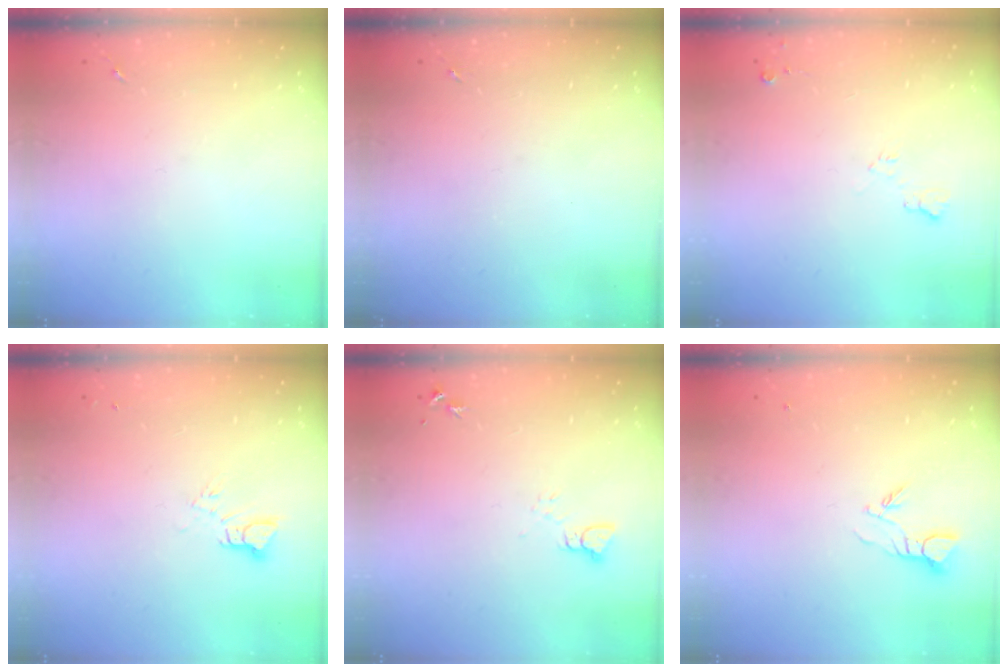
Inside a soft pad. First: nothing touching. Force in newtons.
{"total": 0.0}
{"total": 6.0, "press": 6.0, "slide": 1.0}
{"total": 3.4, "press": 3.4, "slide": 0.1}
{"total": 2.2, "press": 2.2, "slide": 0.2}
{"total": 3.8, "press": 3.8, "slide": 0.3}